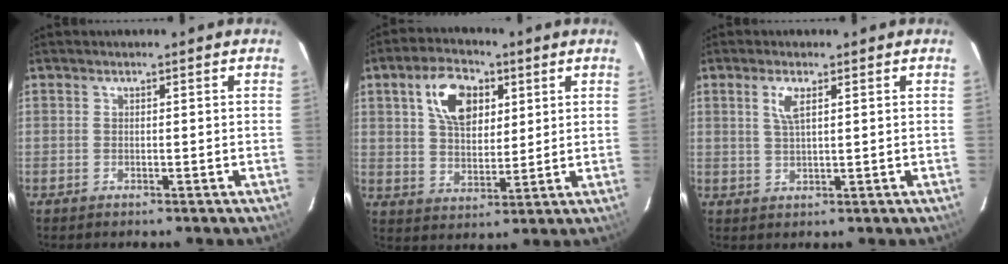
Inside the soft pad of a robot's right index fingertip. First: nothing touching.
{"total": 10.9, "force": [4.4, 6.5, 7.5], "torque": [-0.132, 0.023, 0.080]}
{"total": 3.2, "force": [1.4, 1.0, 2.8], "torque": [-0.056, 0.001, 0.028]}